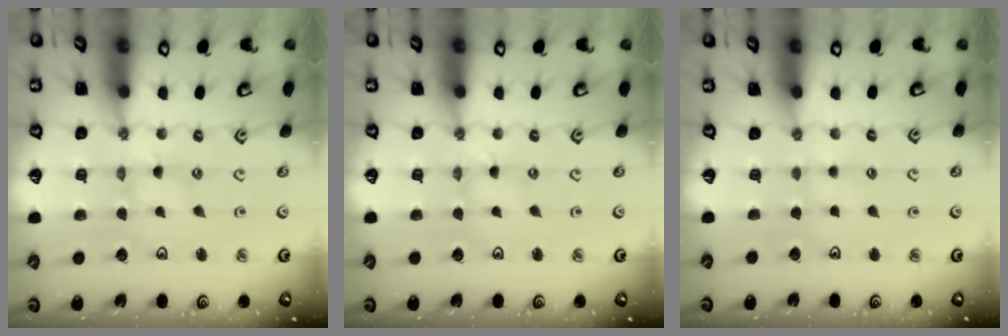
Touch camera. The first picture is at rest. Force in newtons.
{"total": 0.0}
{"total": 2.4, "press": 2.4, "slide": 0.3}